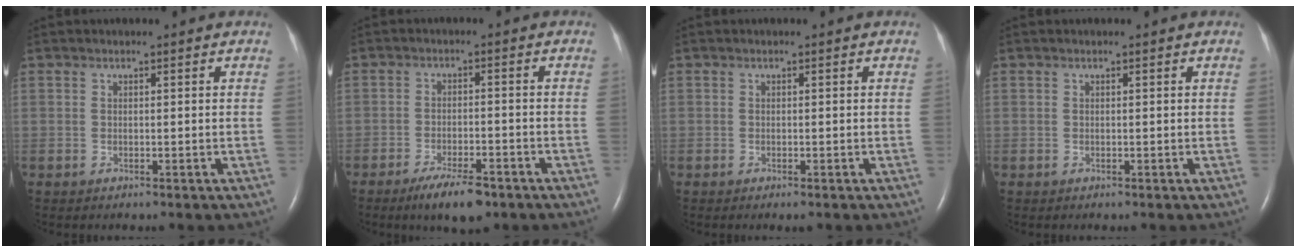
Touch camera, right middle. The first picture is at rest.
{"total": 6.6, "force": [-4.6, 1.6, 4.5], "torque": [-0.084, -0.009, -0.073]}
{"total": 0.7, "force": [-0.5, 0.0, 0.5], "torque": [-0.012, -0.003, -0.005]}
{"total": 0.0}